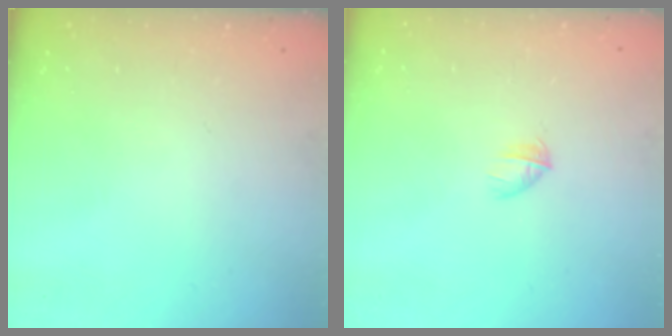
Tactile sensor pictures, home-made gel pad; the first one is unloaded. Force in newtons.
{"total": 2.8, "press": 2.6, "slide": 0.9}